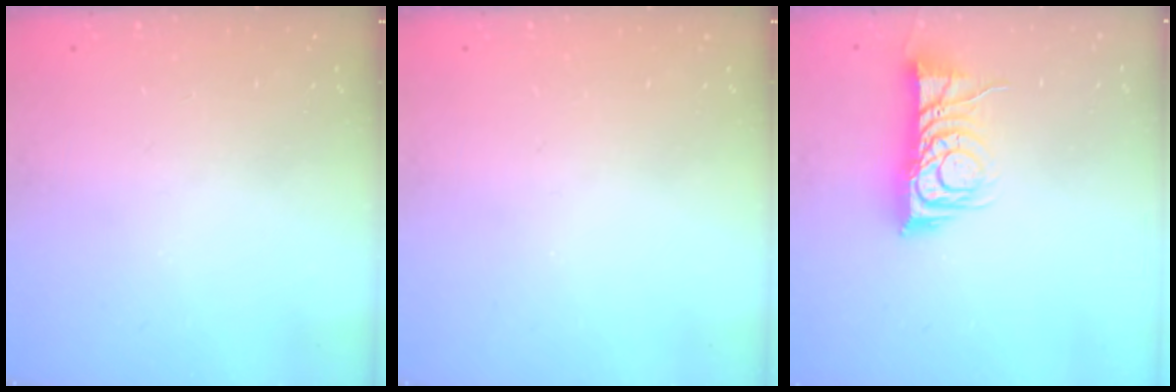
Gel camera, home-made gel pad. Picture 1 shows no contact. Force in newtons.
{"total": 0.0}
{"total": 9.7, "press": 9.7, "slide": 0.6}